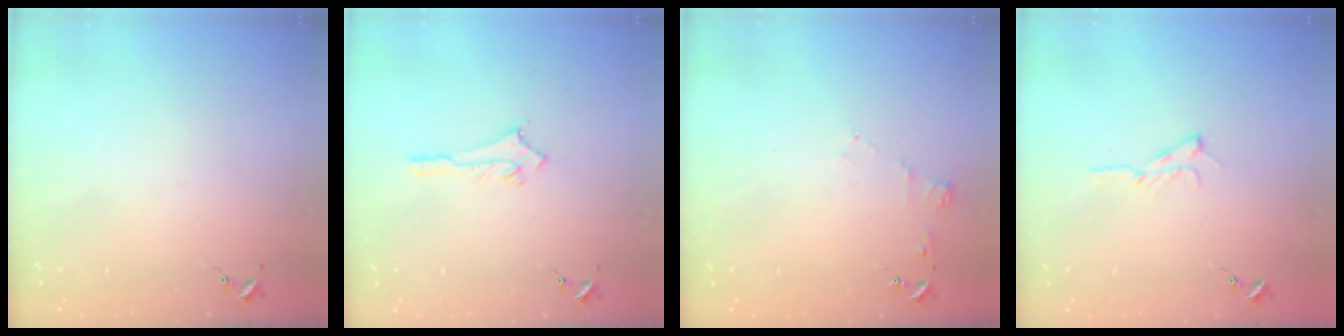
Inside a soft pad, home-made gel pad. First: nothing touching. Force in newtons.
{"total": 2.9, "press": 2.9, "slide": 0.3}
{"total": 4.0, "press": 3.9, "slide": 0.5}
{"total": 6.5, "press": 6.5, "slide": 0.8}